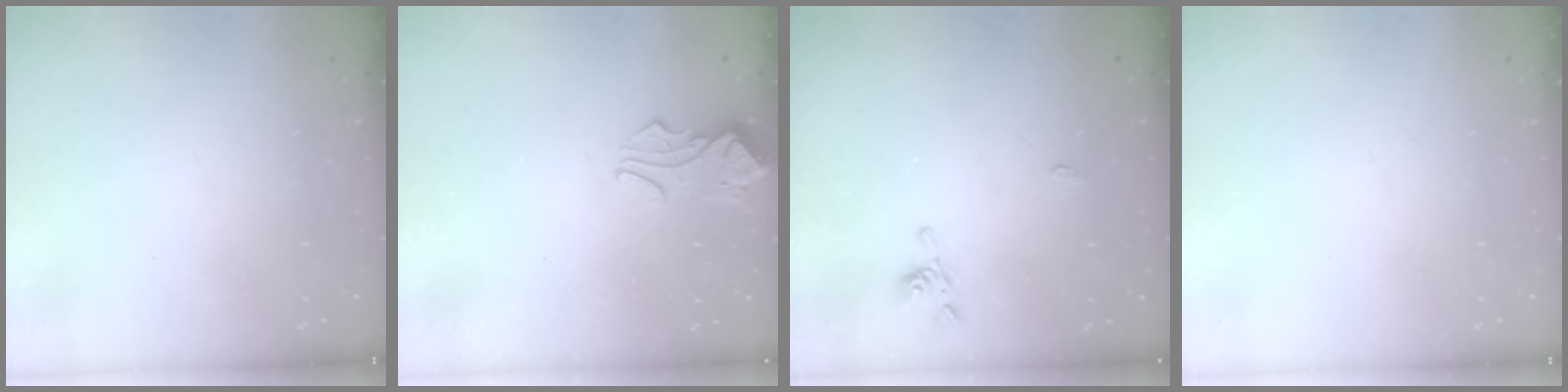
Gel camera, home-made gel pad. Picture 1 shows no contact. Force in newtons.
{"total": 2.2, "press": 2.2, "slide": 0.1}
{"total": 3.1, "press": 3.1, "slide": 0.4}
{"total": 0.0}